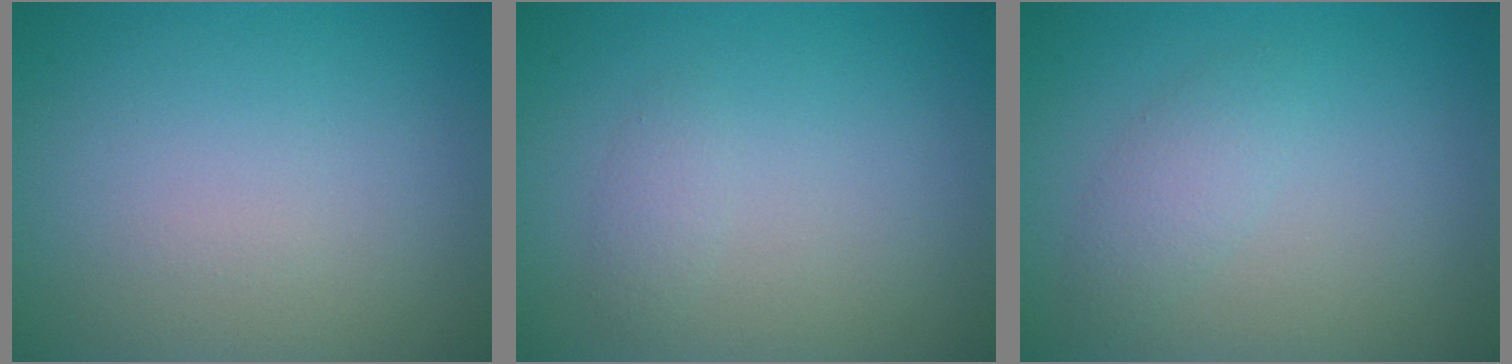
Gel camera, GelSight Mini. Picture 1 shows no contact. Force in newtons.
{"total": 0.9, "press": 0.9, "slide": 0.0}
{"total": 1.8, "press": 1.8, "slide": 0.1}